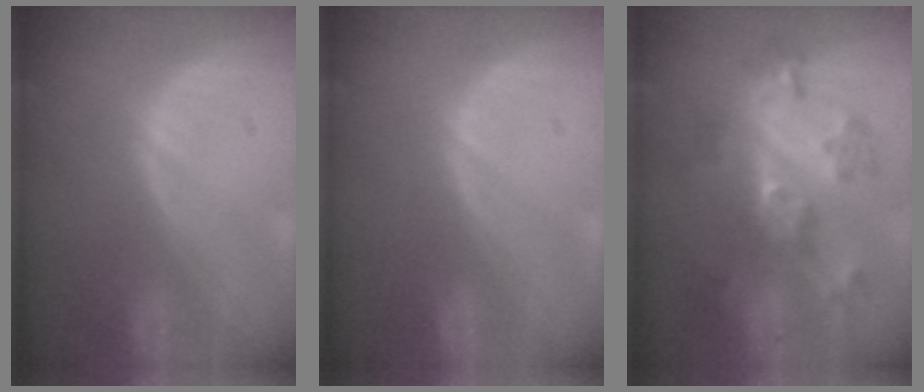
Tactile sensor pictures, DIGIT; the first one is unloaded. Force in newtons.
{"total": 0.0}
{"total": 7.7, "press": 7.6, "slide": 1.2}